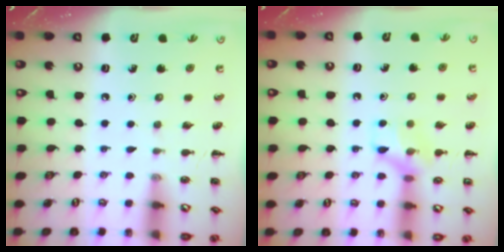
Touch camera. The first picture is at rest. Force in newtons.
{"total": 10.0, "press": 9.9, "slide": 1.0}